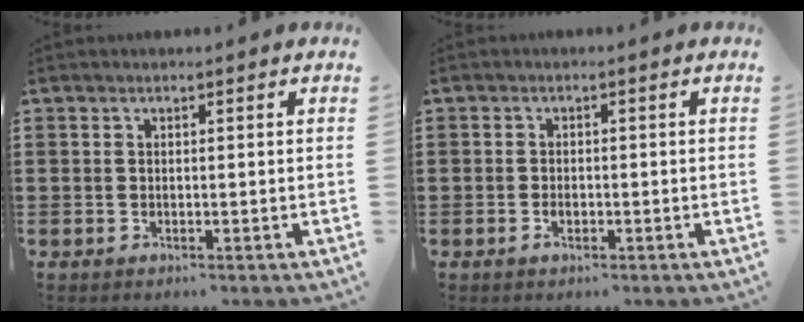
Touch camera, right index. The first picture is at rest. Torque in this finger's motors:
{"motor_torque": [0.96, 1.18, 0.00, 0.00]}